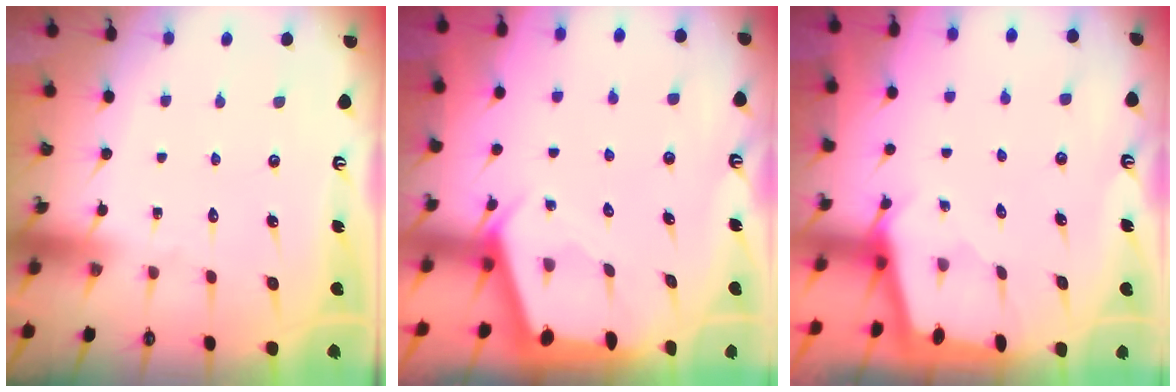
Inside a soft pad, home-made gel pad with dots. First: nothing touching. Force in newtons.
{"total": 2.4, "press": 2.4, "slide": 0.3}
{"total": 1.9, "press": 1.9, "slide": 0.1}